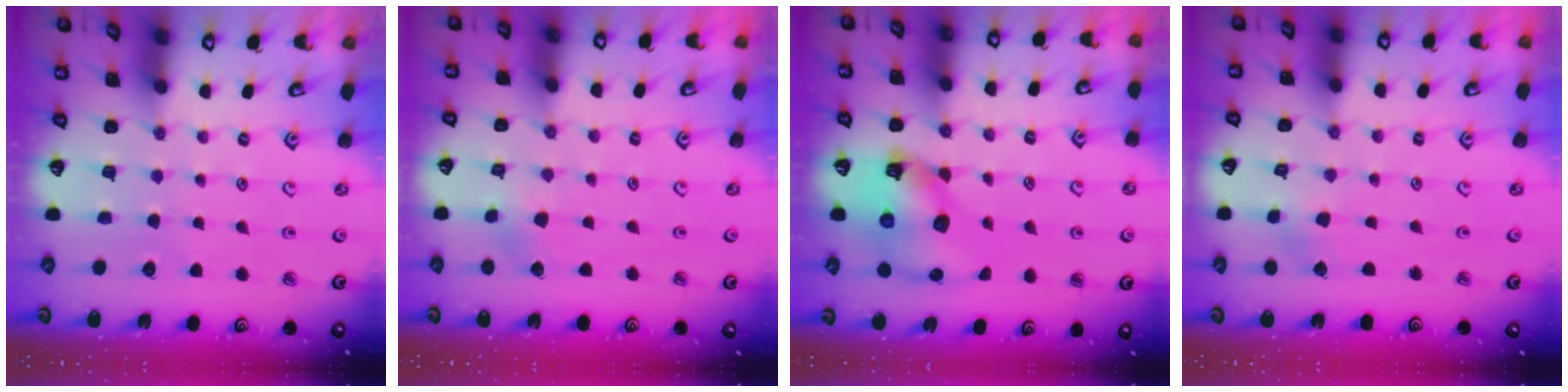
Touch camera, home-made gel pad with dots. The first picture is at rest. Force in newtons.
{"total": 3.0, "press": 3.0, "slide": 0.3}
{"total": 10.5, "press": 10.4, "slide": 1.6}
{"total": 2.1, "press": 2.1, "slide": 0.3}